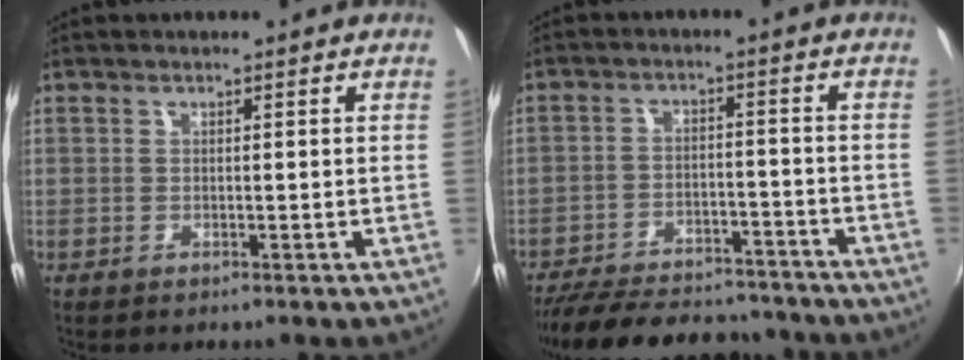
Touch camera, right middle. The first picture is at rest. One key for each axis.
{"total": 22.9, "fx": -19.5, "fy": 7.4, "fz": 9.3, "tx": -0.197, "ty": 0.000, "tz": -0.266}